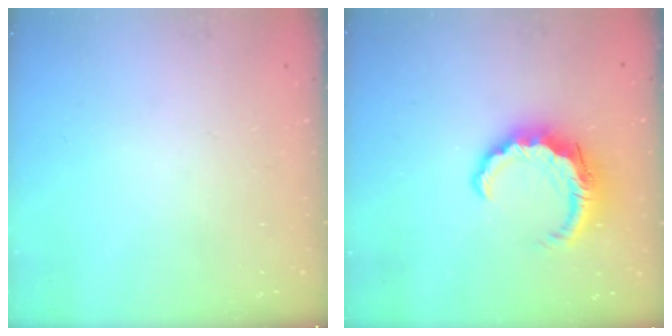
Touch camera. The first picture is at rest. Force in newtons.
{"total": 8.7, "press": 8.6, "slide": 1.4}